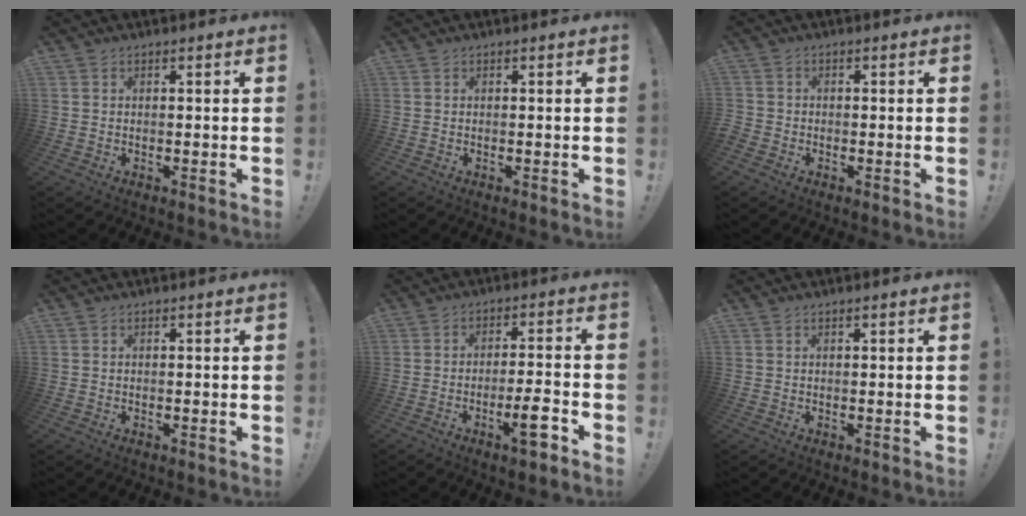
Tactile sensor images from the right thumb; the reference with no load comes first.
{"total": 0.0}
{"total": 1.7, "force": [-1.1, 1.1, 0.5], "torque": [-0.006, 0.007, -0.021]}
{"total": 0.0}
{"total": 8.2, "force": [-4.3, 1.2, 6.9], "torque": [-0.087, 0.013, -0.074]}
{"total": 0.5, "force": [0.3, -0.1, 0.4], "torque": [0.001, -0.003, 0.003]}